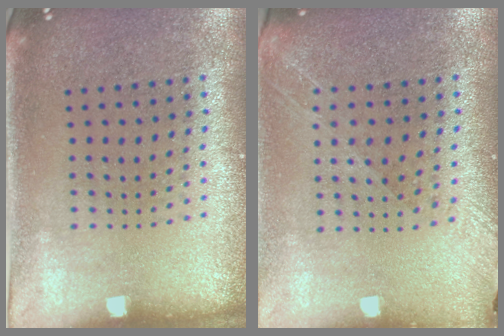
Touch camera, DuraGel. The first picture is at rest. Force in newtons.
{"total": 1.3, "press": 1.2, "slide": 0.5}